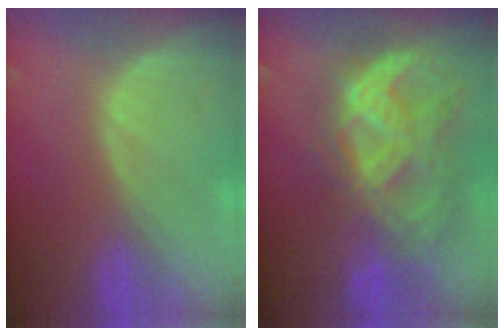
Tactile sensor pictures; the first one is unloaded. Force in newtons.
{"total": 11.3, "press": 9.6, "slide": 6.0}